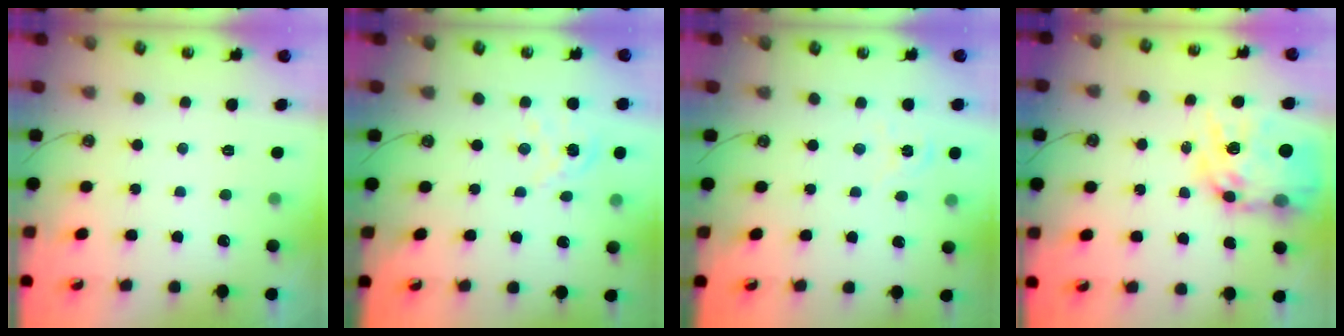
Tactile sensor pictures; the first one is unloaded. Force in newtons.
{"total": 4.3, "press": 4.3, "slide": 0.4}
{"total": 1.9, "press": 1.8, "slide": 0.3}
{"total": 17.1, "press": 17.0, "slide": 1.5}